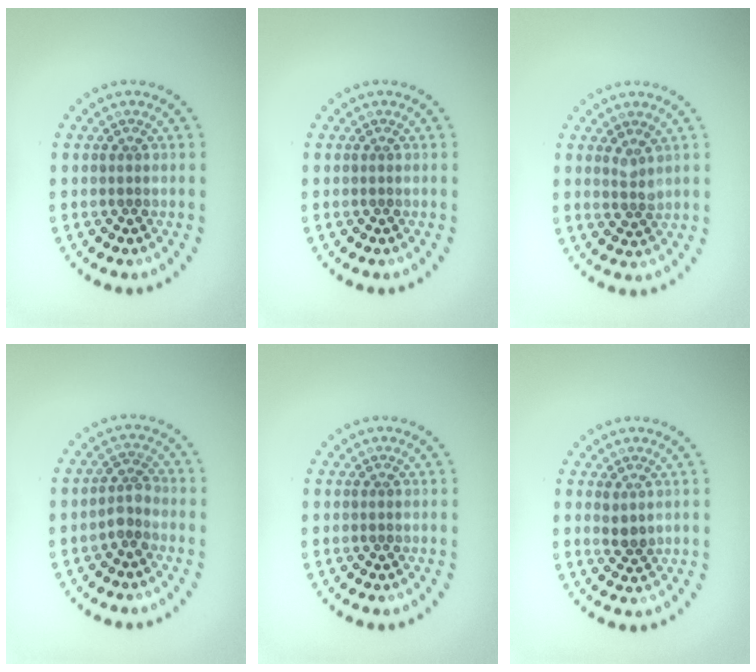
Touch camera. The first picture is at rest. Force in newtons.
{"total": 0.0}
{"total": 1.3, "press": 1.1, "slide": 0.7}
{"total": 1.8, "press": 1.4, "slide": 1.1}
{"total": 0.0}
{"total": 1.6, "press": 1.4, "slide": 0.7}